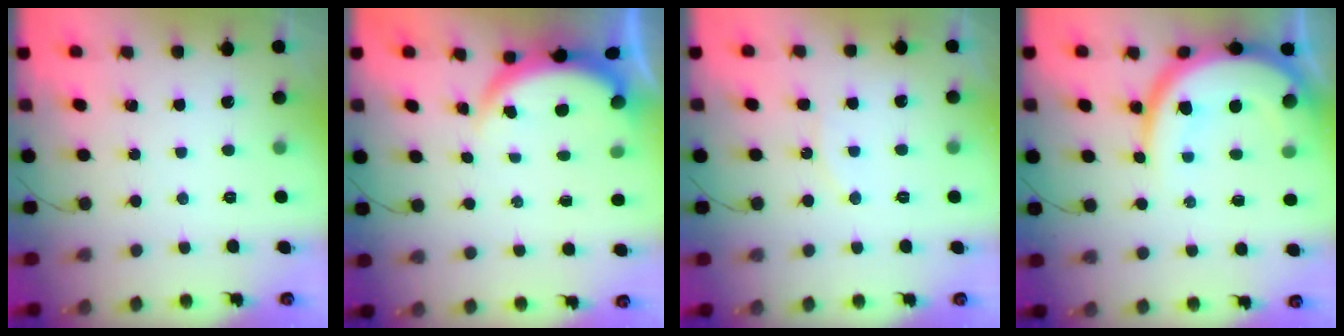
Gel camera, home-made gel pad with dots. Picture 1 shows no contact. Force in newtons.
{"total": 3.9, "press": 3.9, "slide": 0.2}
{"total": 7.9, "press": 7.8, "slide": 0.7}
{"total": 16.2, "press": 16.1, "slide": 1.6}